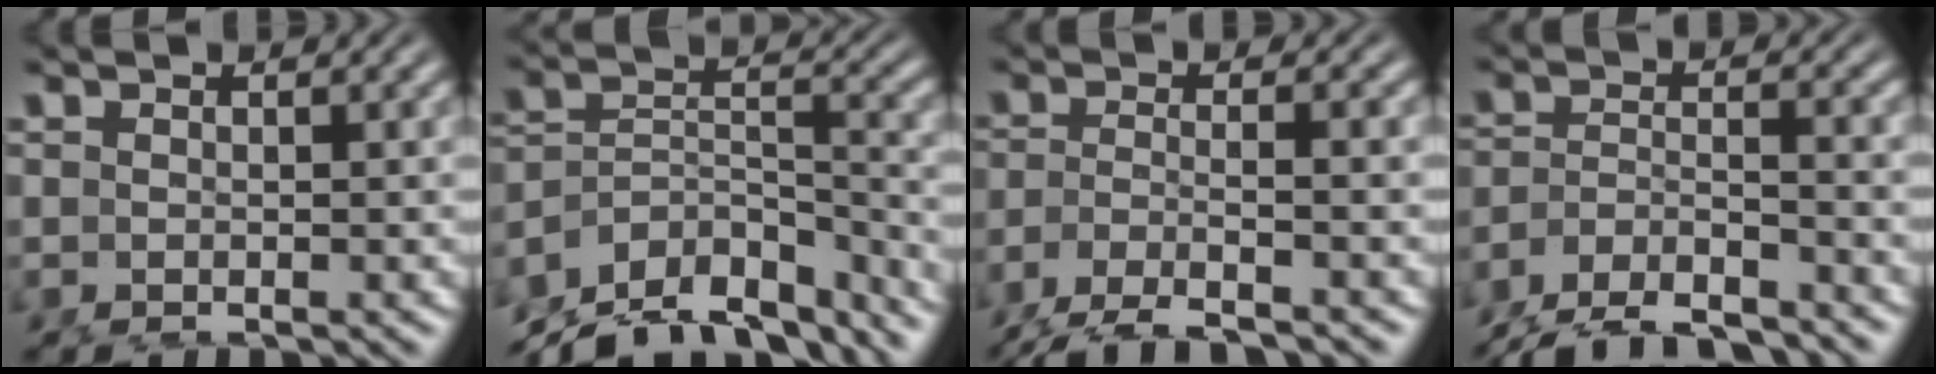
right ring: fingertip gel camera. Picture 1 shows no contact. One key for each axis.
{"total": 11.8, "fx": -8.3, "fy": 6.1, "fz": 5.7, "tx": -0.100, "ty": -0.049, "tz": -0.119}
{"total": 5.8, "fx": -4.4, "fy": 1.3, "fz": 3.5, "tx": -0.068, "ty": -0.026, "tz": -0.058}
{"total": 7.8, "fx": -6.3, "fy": 3.5, "fz": 2.9, "tx": -0.048, "ty": -0.020, "tz": -0.103}